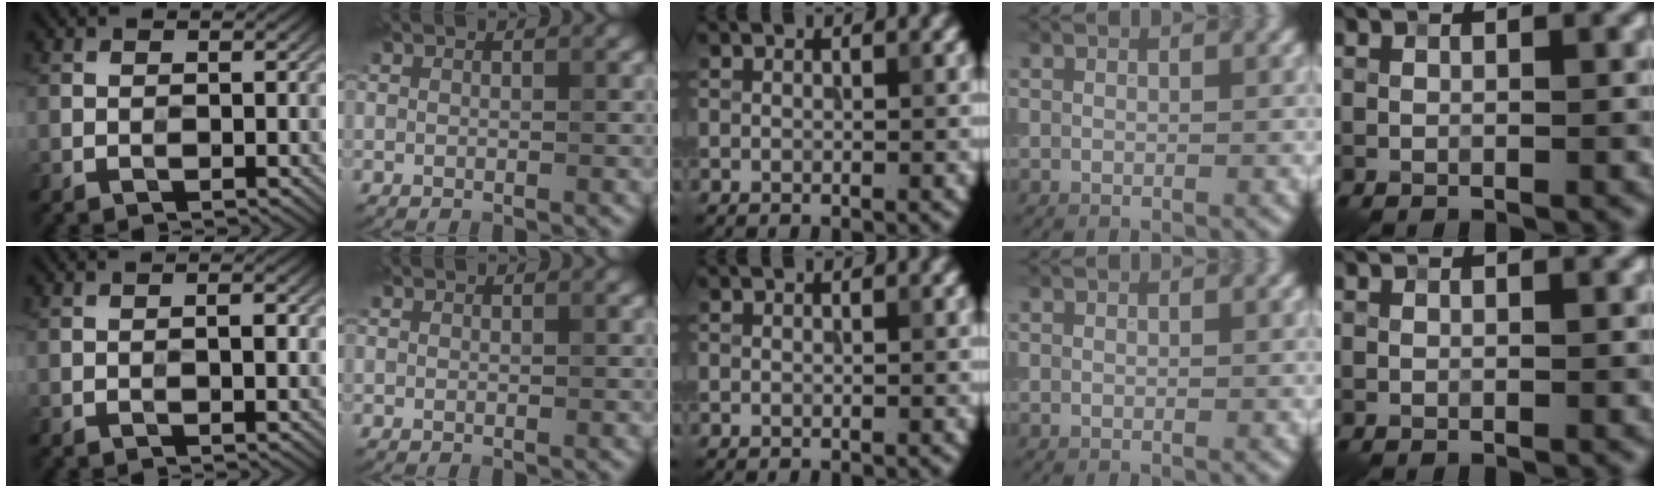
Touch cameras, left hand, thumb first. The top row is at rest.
{"thumb": {"total": 1.8, "force": [0.1, 0.5, 1.8], "torque": [-0.026, 0.003, -0.002]}}